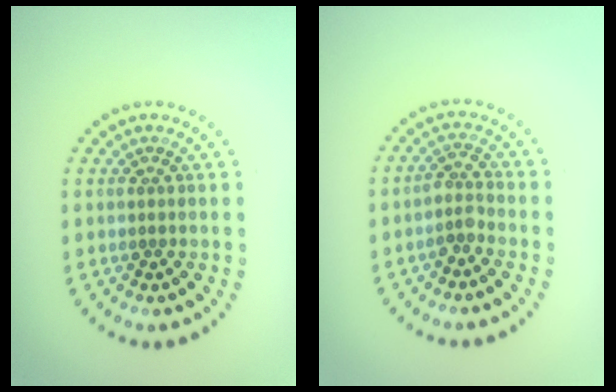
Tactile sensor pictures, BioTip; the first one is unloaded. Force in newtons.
{"total": 1.8, "press": 1.2, "slide": 1.3}